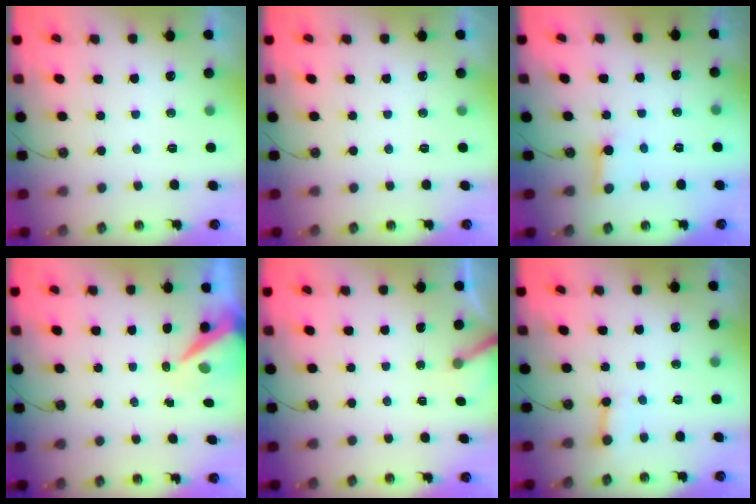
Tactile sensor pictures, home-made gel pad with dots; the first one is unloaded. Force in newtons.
{"total": 0.0}
{"total": 2.8, "press": 2.7, "slide": 0.3}
{"total": 7.5, "press": 7.5, "slide": 0.7}
{"total": 3.8, "press": 3.8, "slide": 0.2}
{"total": 2.9, "press": 2.9, "slide": 0.4}